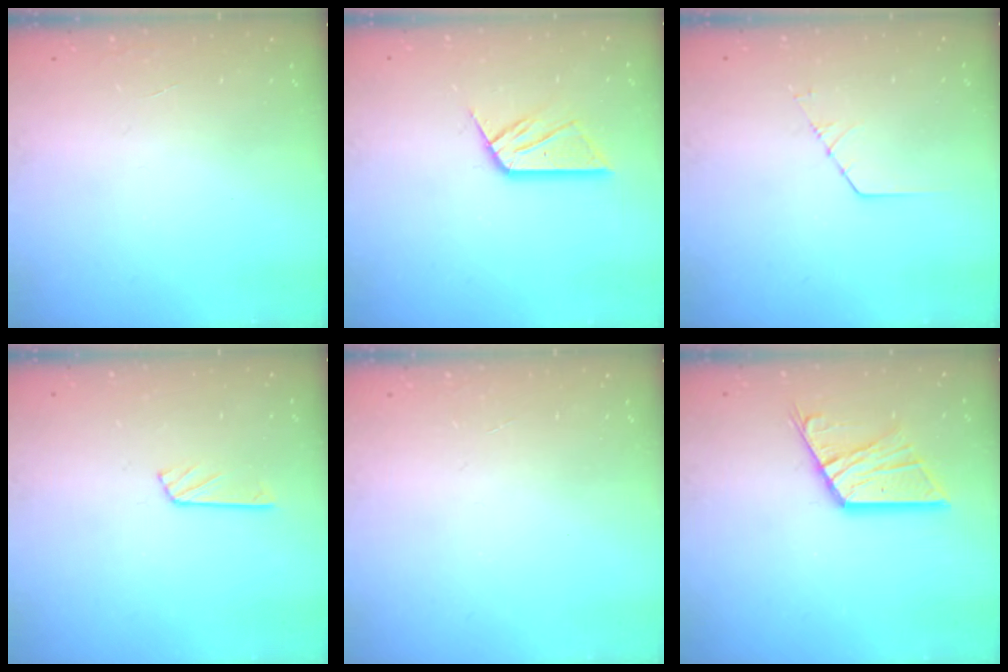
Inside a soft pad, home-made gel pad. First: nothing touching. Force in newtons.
{"total": 10.8, "press": 10.7, "slide": 0.9}
{"total": 1.3, "press": 1.3, "slide": 0.1}
{"total": 3.9, "press": 3.9, "slide": 0.4}
{"total": 0.0}
{"total": 11.7, "press": 11.6, "slide": 0.6}